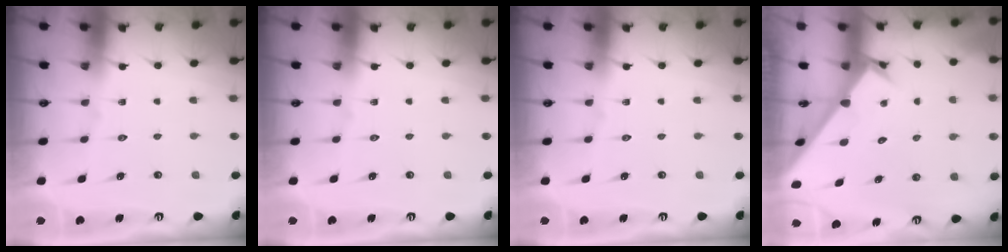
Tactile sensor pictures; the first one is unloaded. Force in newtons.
{"total": 0.0}
{"total": 0.0}
{"total": 2.8, "press": 2.8, "slide": 0.3}